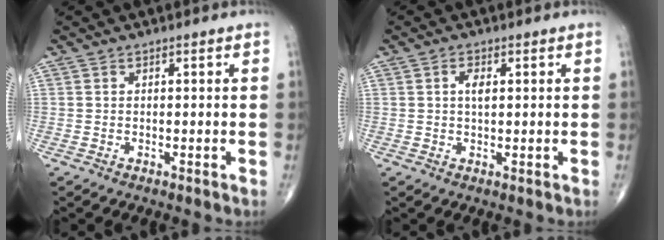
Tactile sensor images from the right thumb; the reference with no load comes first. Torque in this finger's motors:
{"motor_torque": [0.07, -0.69, 0.09, 0.12, 0.00]}